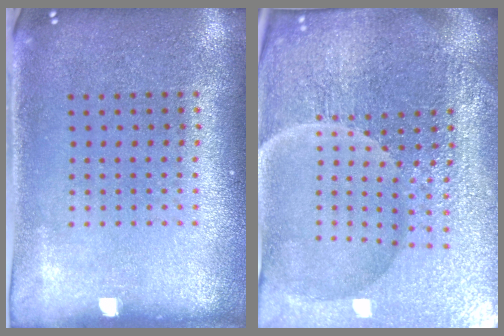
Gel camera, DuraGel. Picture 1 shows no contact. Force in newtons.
{"total": 6.0, "press": 5.5, "slide": 2.3}